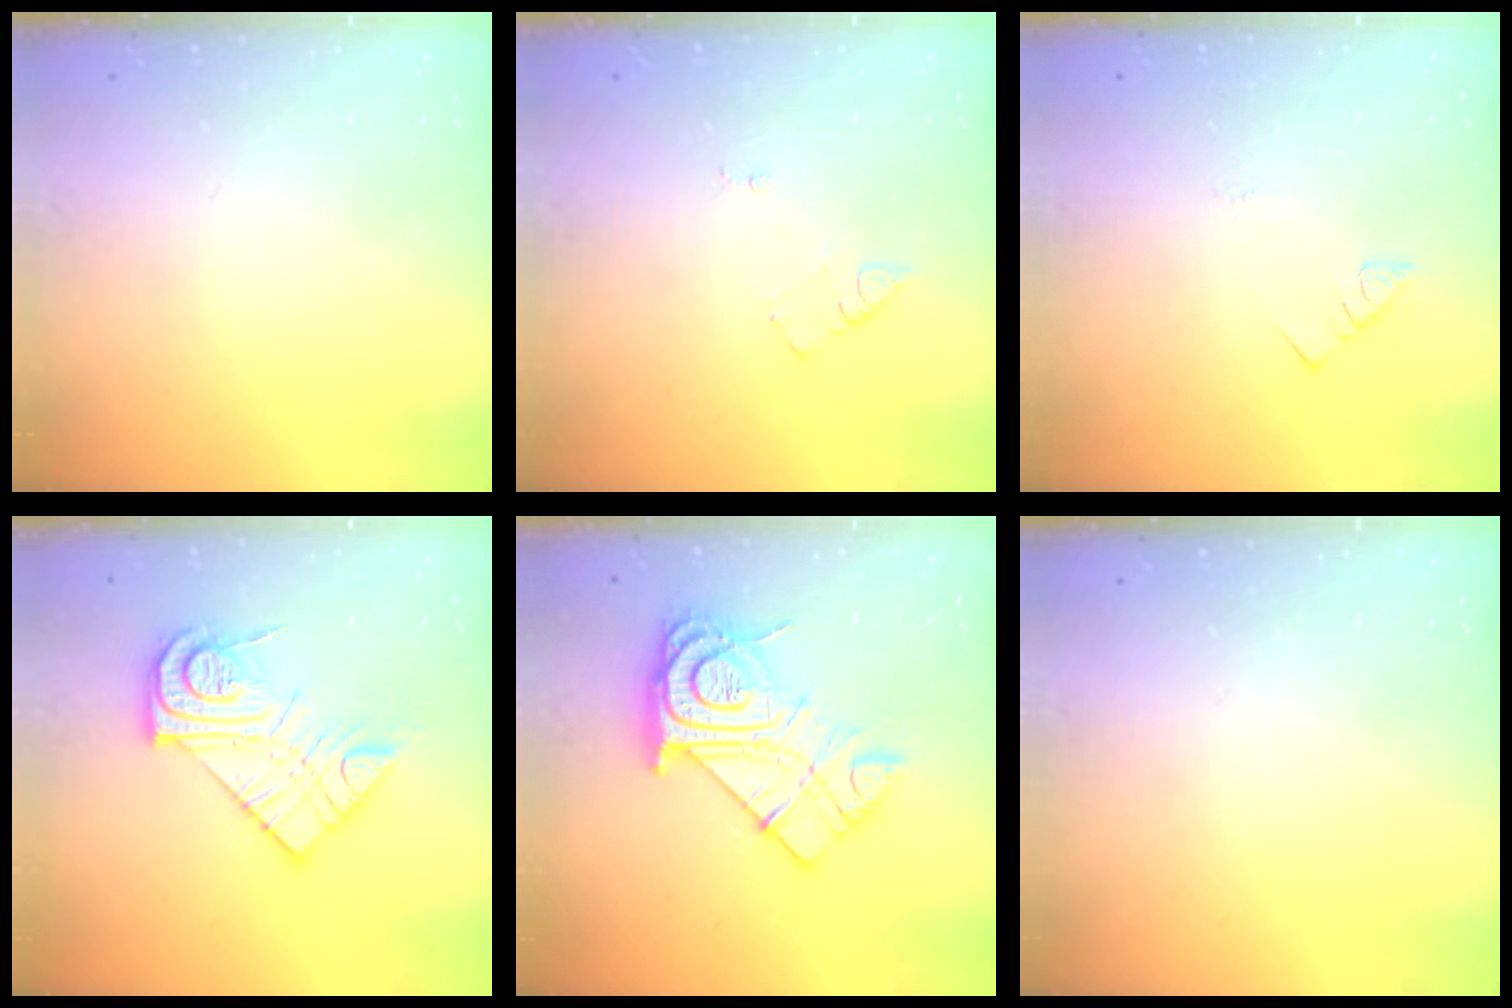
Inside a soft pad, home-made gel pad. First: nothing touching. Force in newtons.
{"total": 3.6, "press": 3.6, "slide": 0.5}
{"total": 2.4, "press": 2.3, "slide": 0.4}
{"total": 16.1, "press": 16.1, "slide": 1.3}
{"total": 18.9, "press": 18.9, "slide": 1.5}
{"total": 0.0}